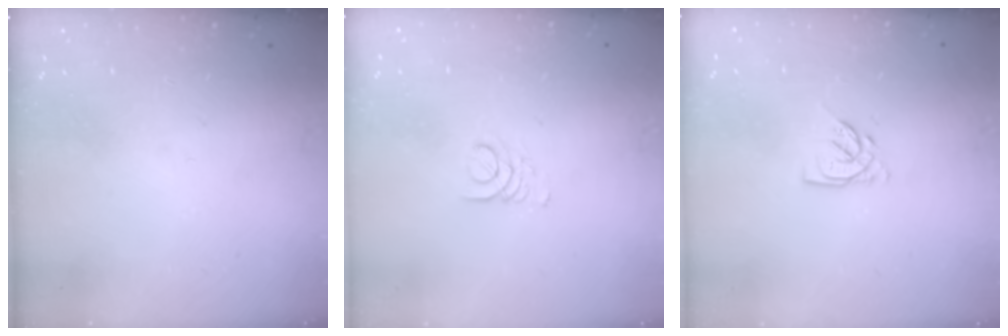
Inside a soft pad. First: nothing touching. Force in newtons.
{"total": 1.6, "press": 1.6, "slide": 0.1}
{"total": 4.2, "press": 4.2, "slide": 0.3}